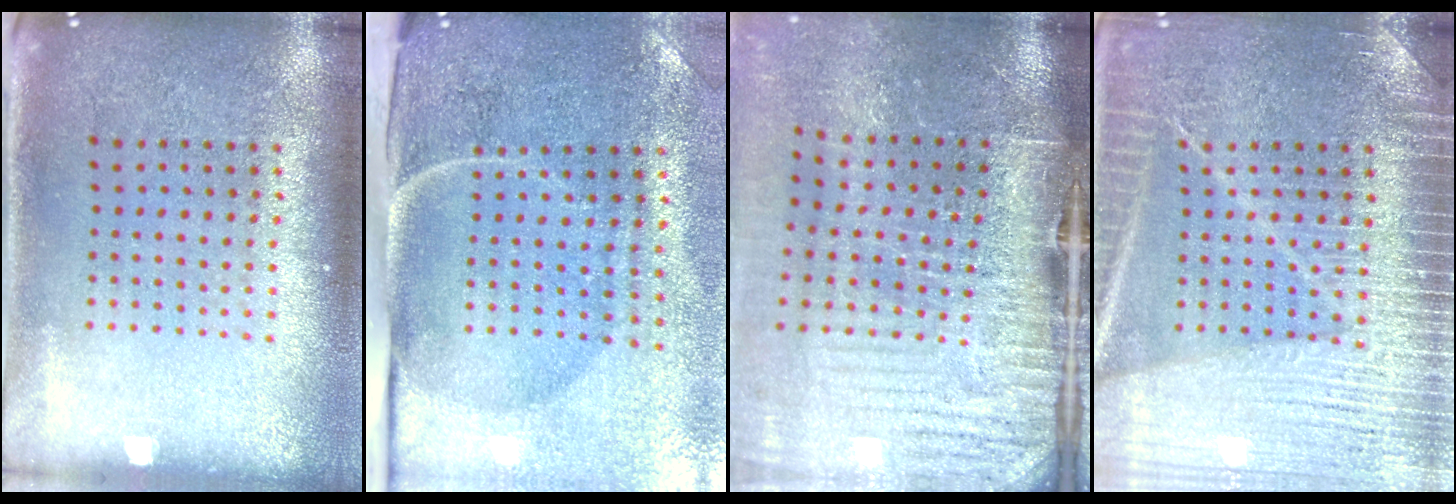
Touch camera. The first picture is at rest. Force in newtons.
{"total": 4.9, "press": 3.9, "slide": 2.9}
{"total": 4.3, "press": 3.7, "slide": 2.2}
{"total": 4.1, "press": 4.1, "slide": 0.6}